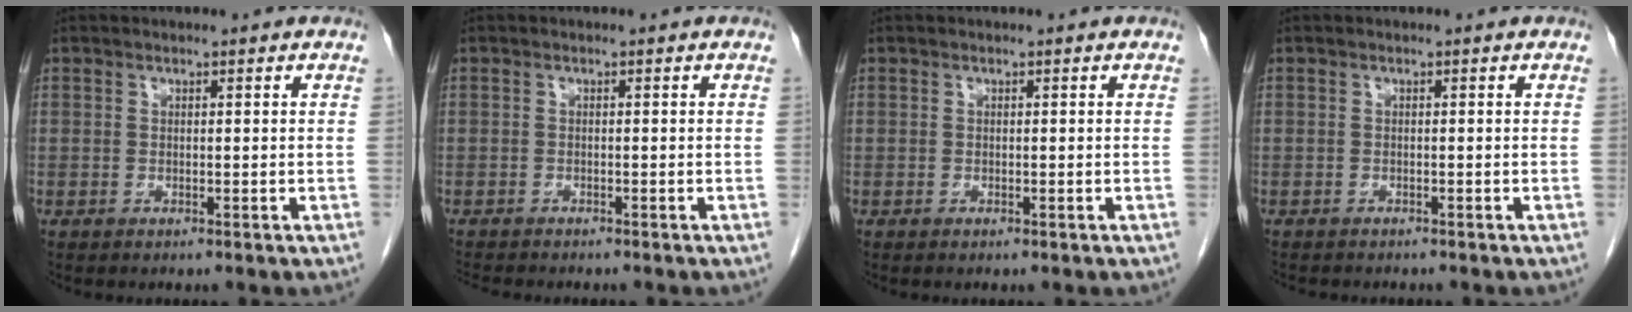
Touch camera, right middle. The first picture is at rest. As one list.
[{"total": 4.2, "force": [-3.8, 0.8, 1.7], "torque": [-0.029, -0.011, -0.056]}, {"total": 0.0}, {"total": 3.2, "force": [-2.8, 0.9, 1.2], "torque": [-0.024, -0.008, -0.034]}]